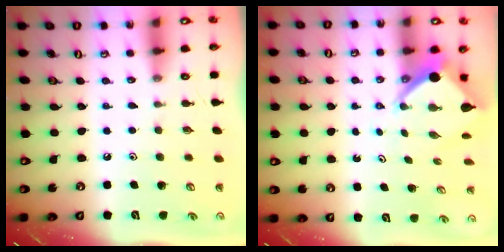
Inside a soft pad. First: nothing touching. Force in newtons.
{"total": 6.3, "press": 6.3, "slide": 0.5}